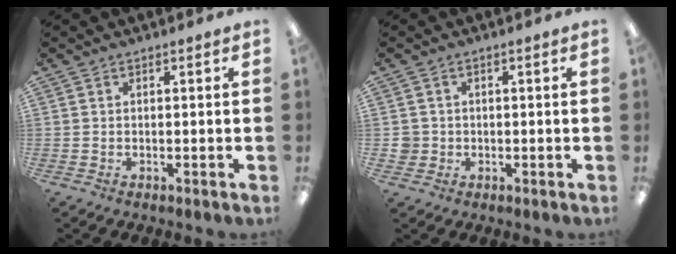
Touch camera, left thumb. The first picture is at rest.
{"total": 2.6, "force": [-0.3, 2.5, 0.3], "torque": [-0.009, 0.003, -0.008]}